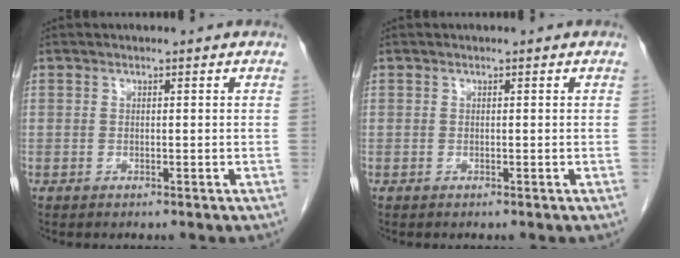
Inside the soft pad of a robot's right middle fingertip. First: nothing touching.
{"total": 0.0}